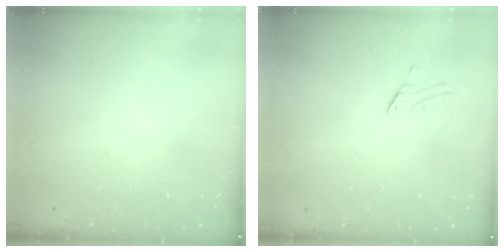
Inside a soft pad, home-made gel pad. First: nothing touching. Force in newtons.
{"total": 2.6, "press": 2.6, "slide": 0.3}